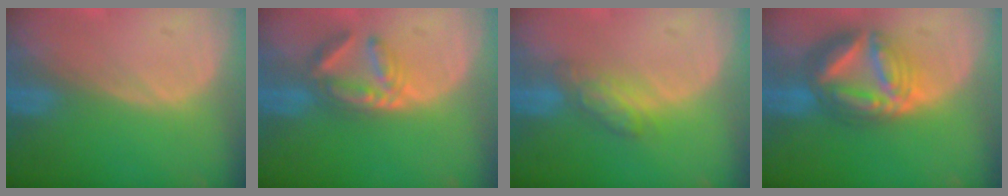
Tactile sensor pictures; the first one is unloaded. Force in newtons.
{"total": 5.7, "press": 5.1, "slide": 2.6}
{"total": 4.4, "press": 4.3, "slide": 1.1}
{"total": 9.2, "press": 9.1, "slide": 0.9}